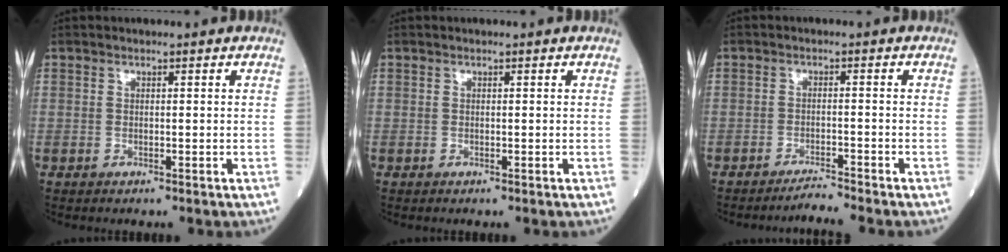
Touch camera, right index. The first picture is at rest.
{"total": 0.0}
{"total": 3.0, "force": [-2.7, -1.3, 0.3], "torque": [-0.006, -0.013, -0.048]}